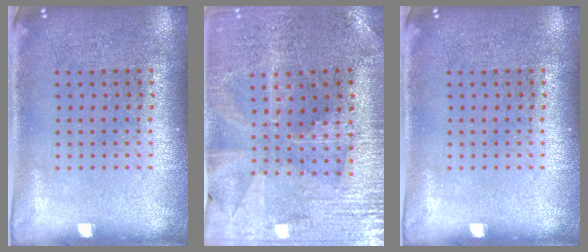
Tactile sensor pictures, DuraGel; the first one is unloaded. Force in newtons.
{"total": 1.7, "press": 1.7, "slide": 0.3}
{"total": 0.0}